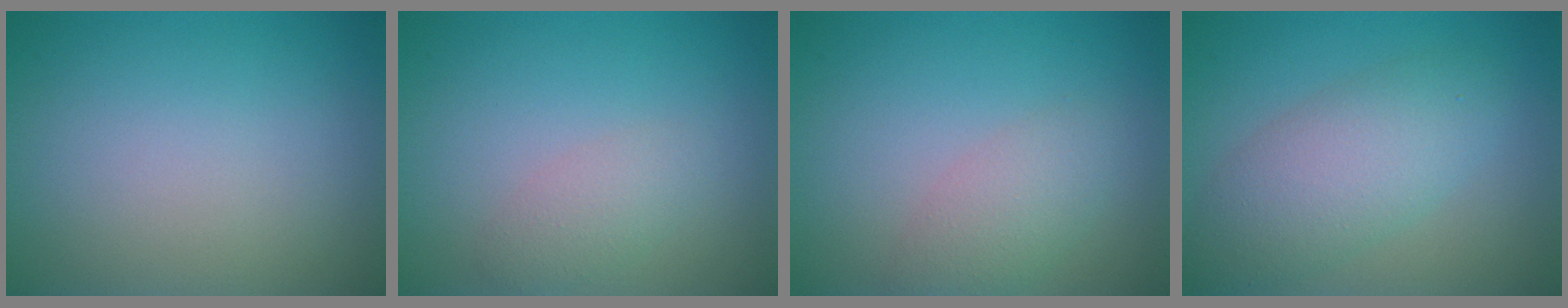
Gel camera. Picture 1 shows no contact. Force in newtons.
{"total": 1.8, "press": 1.8, "slide": 0.2}
{"total": 2.7, "press": 2.7, "slide": 0.1}
{"total": 5.3, "press": 5.3, "slide": 0.2}